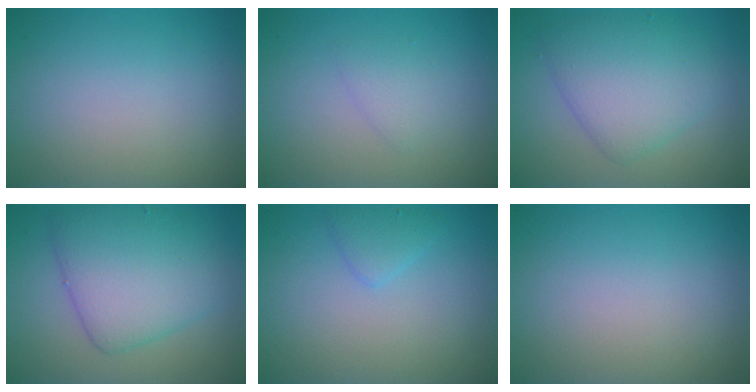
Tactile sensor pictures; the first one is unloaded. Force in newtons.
{"total": 1.3, "press": 1.3, "slide": 0.1}
{"total": 5.4, "press": 5.4, "slide": 0.1}
{"total": 6.8, "press": 6.8, "slide": 0.2}
{"total": 1.5, "press": 1.5, "slide": 0.1}
{"total": 0.0}